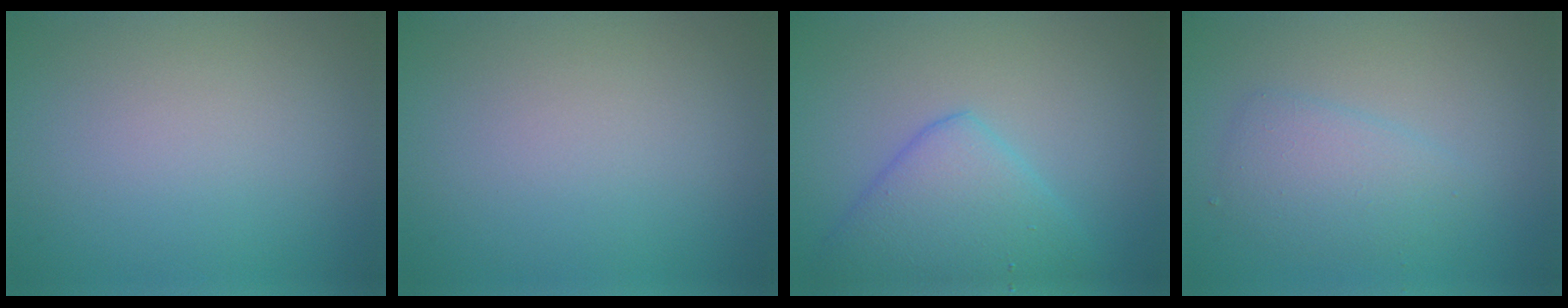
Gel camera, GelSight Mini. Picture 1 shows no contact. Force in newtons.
{"total": 0.0}
{"total": 5.0, "press": 5.0, "slide": 0.2}
{"total": 2.7, "press": 2.7, "slide": 0.0}